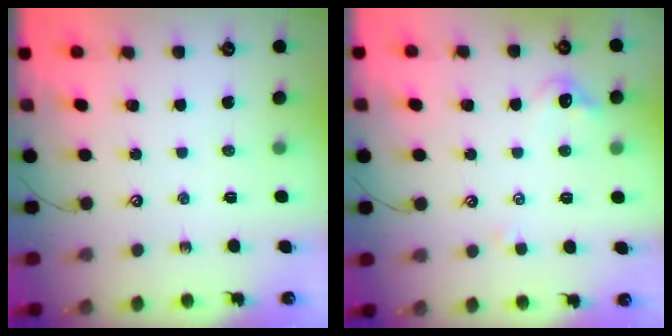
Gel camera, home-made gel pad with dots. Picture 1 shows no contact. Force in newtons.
{"total": 0.8, "press": 0.5, "slide": 0.7}